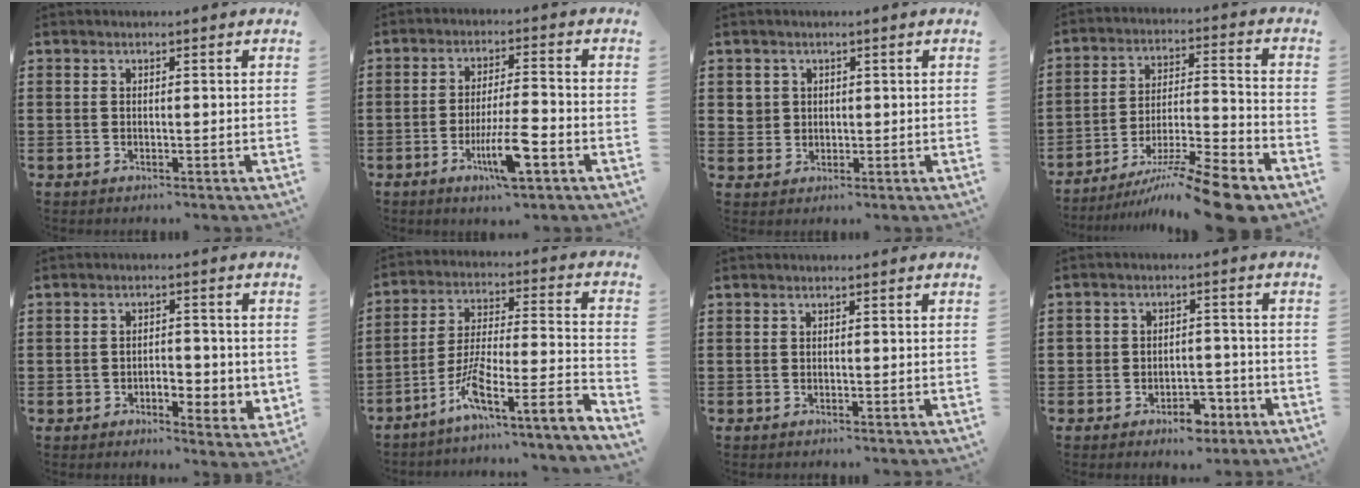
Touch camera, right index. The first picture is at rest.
{"total": 8.0, "force": [-3.4, 1.2, 7.1], "torque": [-0.146, -0.015, -0.063]}
{"total": 2.4, "force": [0.8, 2.3, 0.3], "torque": [-0.018, 0.010, 0.014]}
{"total": 10.9, "force": [-9.1, 0.2, 6.1], "torque": [-0.087, 0.023, -0.173]}
{"total": 4.6, "force": [-1.2, 3.0, 3.2], "torque": [-0.054, 0.006, -0.025]}
{"total": 8.4, "force": [-5.8, 0.4, 6.0], "torque": [-0.100, -0.012, -0.117]}
{"total": 0.0}
{"total": 4.3, "force": [-2.6, 2.7, 2.1], "torque": [-0.039, 0.010, -0.049]}